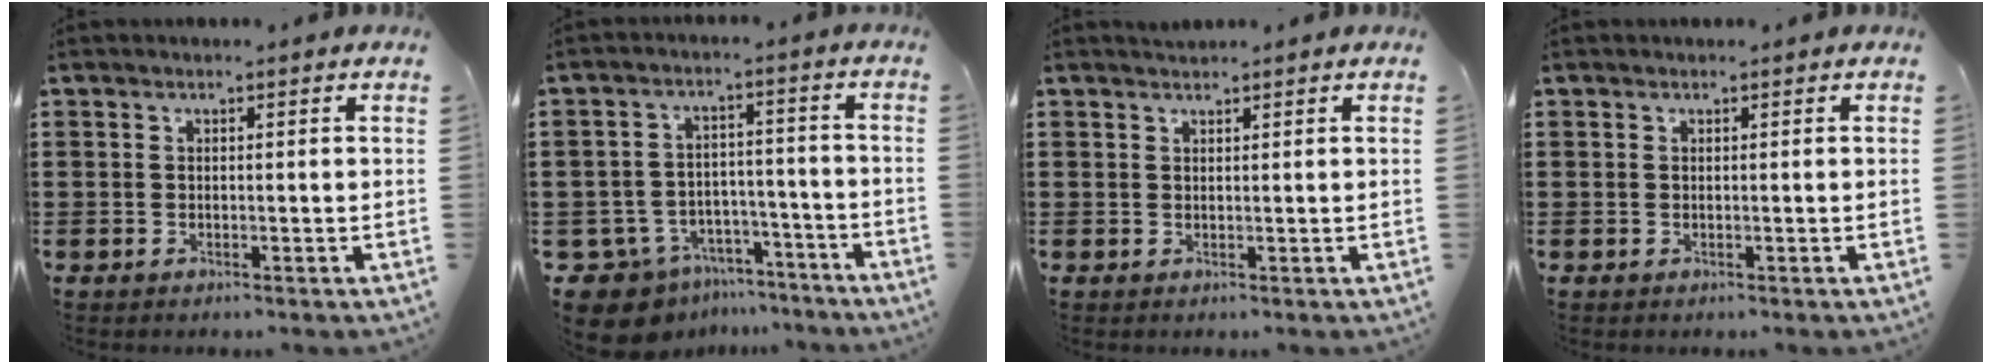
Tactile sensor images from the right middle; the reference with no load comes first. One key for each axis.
{"total": 8.8, "fx": -7.8, "fy": 3.3, "fz": 2.1, "tx": -0.058, "ty": 0.025, "tz": -0.154}
{"total": 0.8, "fx": 0.8, "fy": 0.1, "fz": 0.1, "tx": -0.003, "ty": 0.000, "tz": 0.015}
{"total": 0.0}